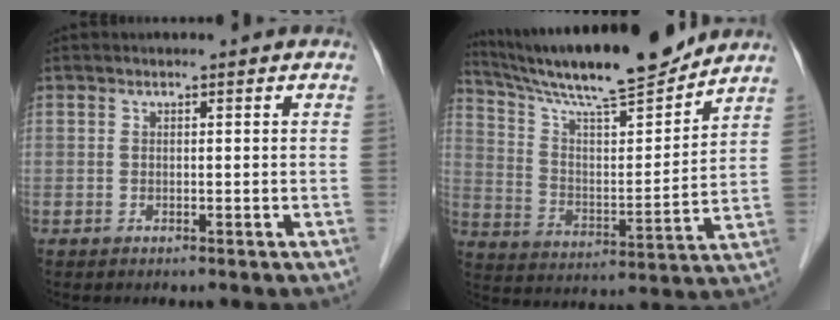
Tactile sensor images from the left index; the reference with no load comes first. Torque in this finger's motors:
{"motor_torque": [-0.27, -0.76, 0.34, 0.14]}